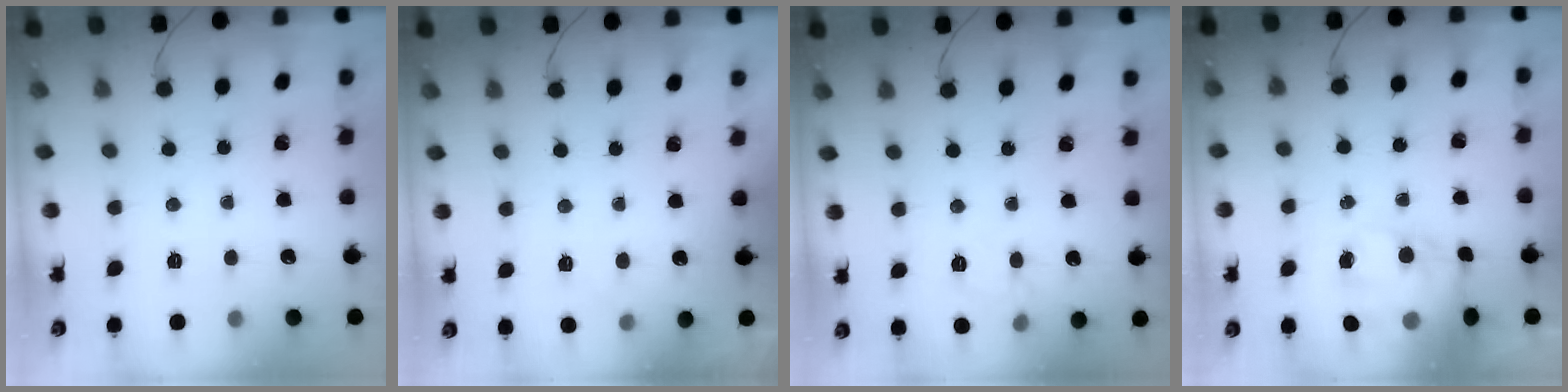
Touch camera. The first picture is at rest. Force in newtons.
{"total": 3.1, "press": 2.9, "slide": 1.0}
{"total": 6.1, "press": 6.0, "slide": 1.1}
{"total": 12.6, "press": 12.2, "slide": 3.2}